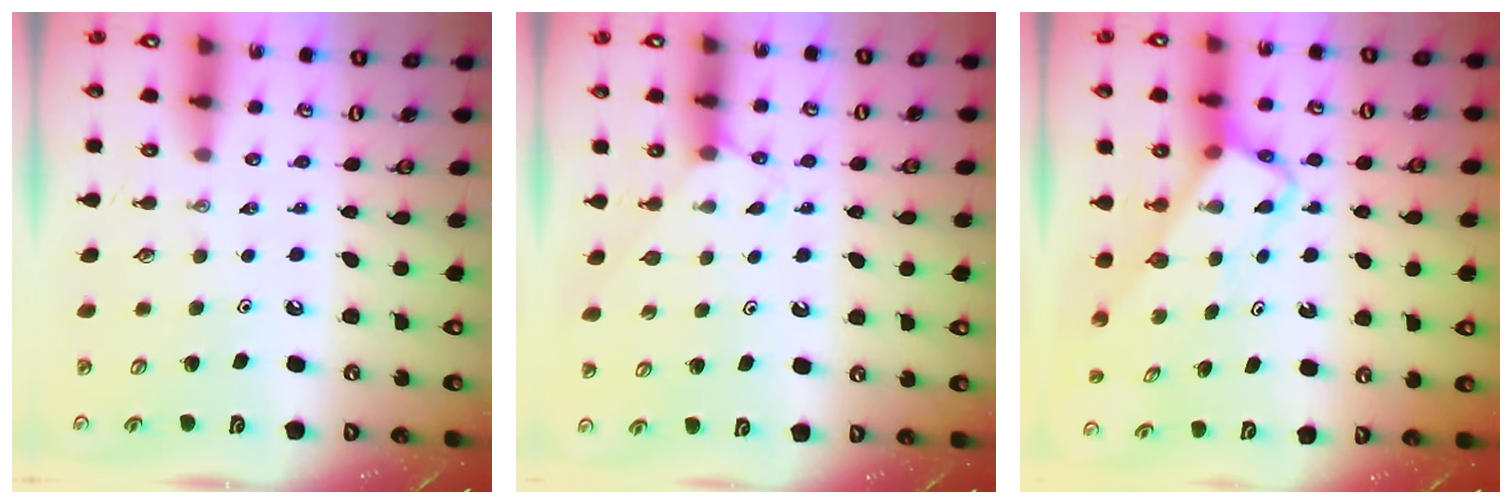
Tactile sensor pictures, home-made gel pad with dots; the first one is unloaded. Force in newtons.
{"total": 6.5, "press": 6.5, "slide": 0.6}
{"total": 3.9, "press": 3.9, "slide": 0.2}